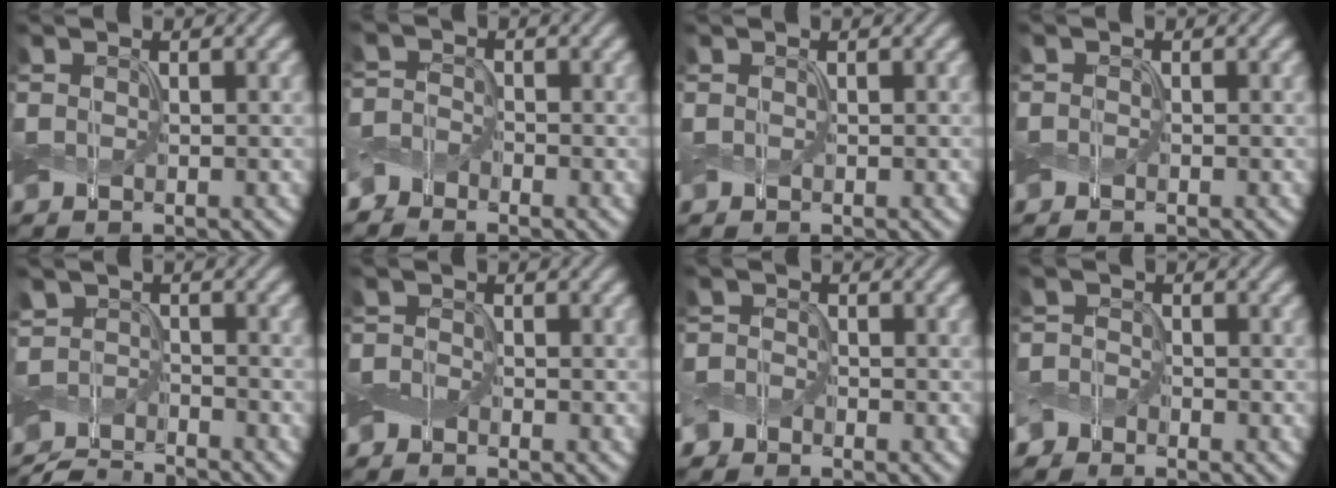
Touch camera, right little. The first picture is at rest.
{"total": 2.3, "force": [-2.2, 0.7, -0.2], "torque": [0.009, 0.005, -0.059]}
{"total": 0.0}
{"total": 0.0}
{"total": 4.6, "force": [-4.5, 0.9, 0.8], "torque": [-0.003, -0.009, -0.099]}
{"total": 1.3, "force": [-1.2, 0.5, 0.0], "torque": [0.006, 0.005, -0.030]}
{"total": 2.4, "force": [-1.8, 1.6, 0.1], "torque": [0.014, 0.007, -0.047]}
{"total": 2.4, "force": [-2.0, 1.3, -0.1], "torque": [0.016, 0.004, -0.050]}